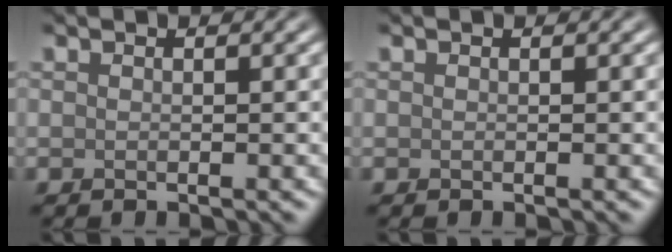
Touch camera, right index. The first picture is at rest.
{"total": 0.0}